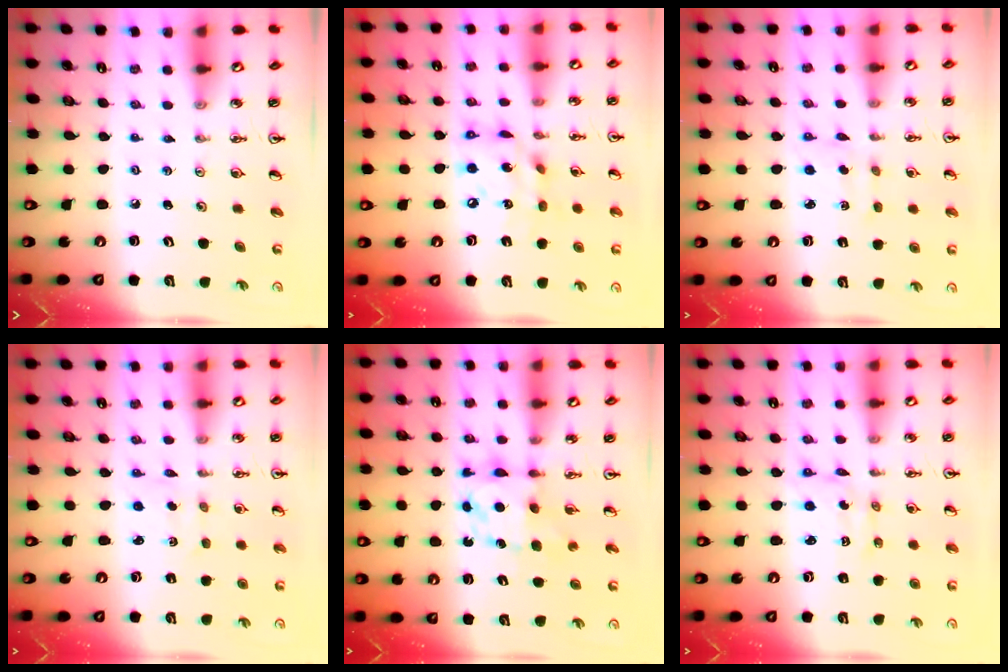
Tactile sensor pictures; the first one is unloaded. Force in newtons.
{"total": 14.0, "press": 14.0, "slide": 1.1}
{"total": 1.9, "press": 1.9, "slide": 0.3}
{"total": 1.3, "press": 1.2, "slide": 0.6}
{"total": 6.8, "press": 6.8, "slide": 0.4}
{"total": 3.5, "press": 3.5, "slide": 0.2}